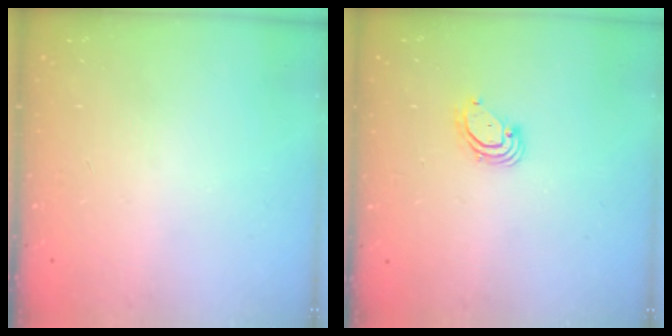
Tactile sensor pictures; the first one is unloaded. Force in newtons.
{"total": 3.8, "press": 3.8, "slide": 0.1}